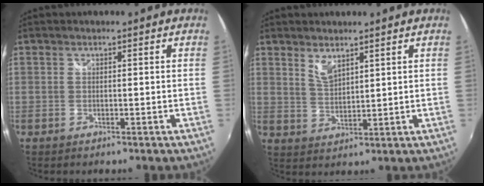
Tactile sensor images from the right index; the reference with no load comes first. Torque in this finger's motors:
{"motor_torque": [0.13, 0.02, 0.07, 0.05]}